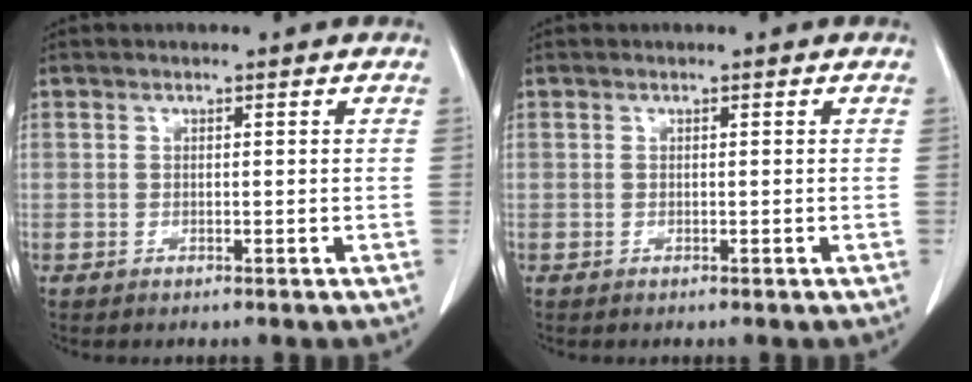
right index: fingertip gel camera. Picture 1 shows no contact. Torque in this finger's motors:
{"motor_torque": [-0.06, 0.06, 0.00, 0.00]}